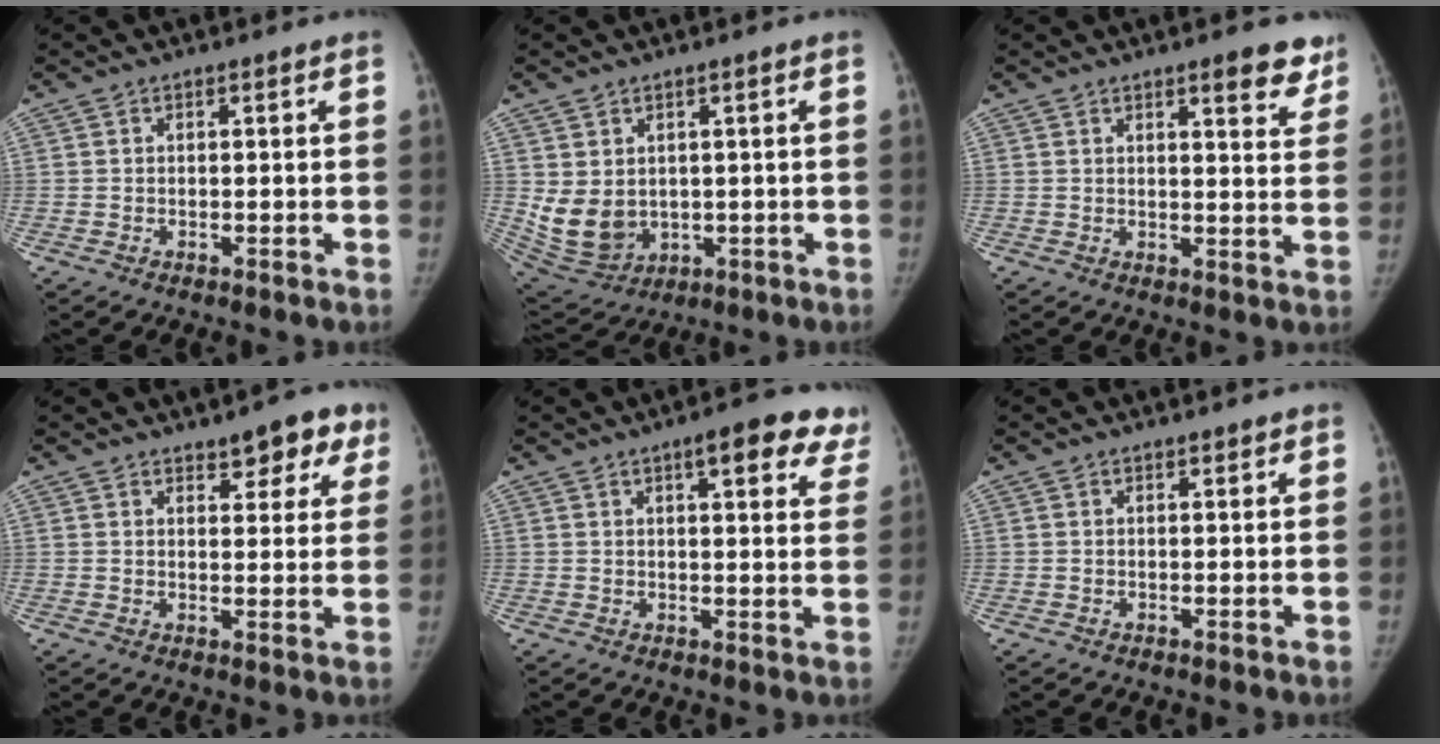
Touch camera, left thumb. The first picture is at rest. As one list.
[{"total": 9.2, "force": [0.6, 7.4, 5.4], "torque": [-0.092, -0.014, 0.043]}, {"total": 6.7, "force": [4.6, 2.0, 4.4], "torque": [-0.028, -0.025, 0.055]}, {"total": 7.2, "force": [4.7, 3.6, 4.1], "torque": [-0.008, -0.020, 0.058]}, {"total": 12.6, "force": [7.7, 4.2, 9.1], "torque": [-0.075, -0.023, 0.083]}, {"total": 0.8, "force": [0.7, 0.3, 0.3], "torque": [-0.003, -0.004, 0.009]}]